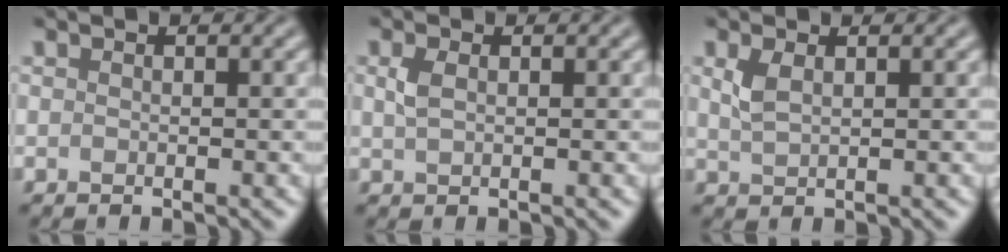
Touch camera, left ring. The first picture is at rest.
{"total": 1.4, "force": [0.5, 0.8, 1.1], "torque": [-0.028, 0.001, 0.010]}
{"total": 1.8, "force": [0.8, 0.8, 1.4], "torque": [-0.034, 0.001, 0.021]}